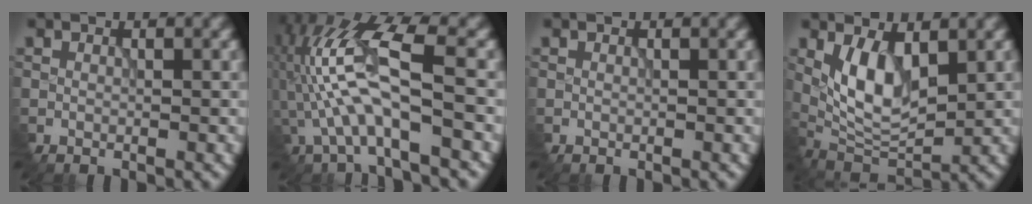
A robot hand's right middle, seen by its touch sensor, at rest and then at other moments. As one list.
[{"total": 8.5, "force": [-1.9, 2.5, 8.0], "torque": [-0.179, 0.024, -0.036]}, {"total": 0.0}, {"total": 5.7, "force": [0.9, 2.9, 4.8], "torque": [-0.095, -0.013, 0.026]}]